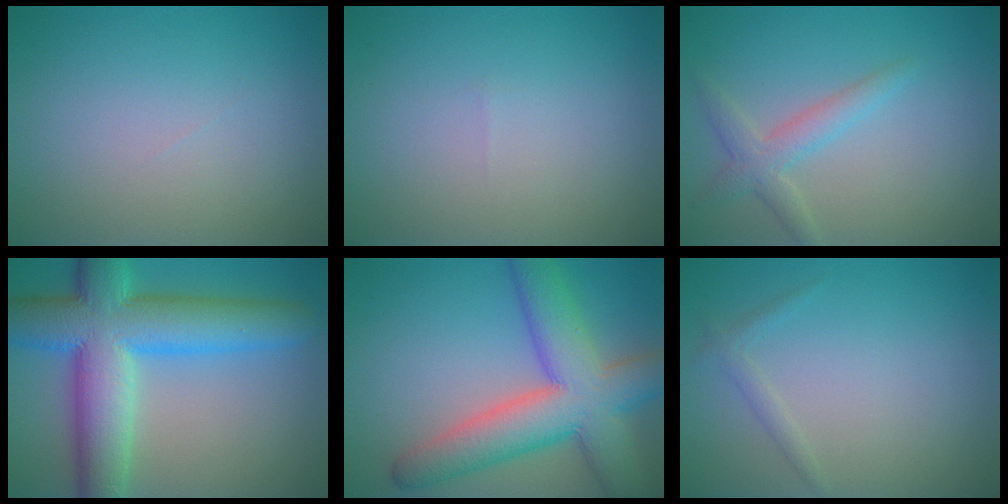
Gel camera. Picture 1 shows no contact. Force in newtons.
{"total": 0.0}
{"total": 2.6, "press": 2.6, "slide": 0.1}
{"total": 11.8, "press": 11.7, "slide": 0.3}
{"total": 9.7, "press": 9.6, "slide": 0.4}
{"total": 1.1, "press": 1.1, "slide": 0.1}